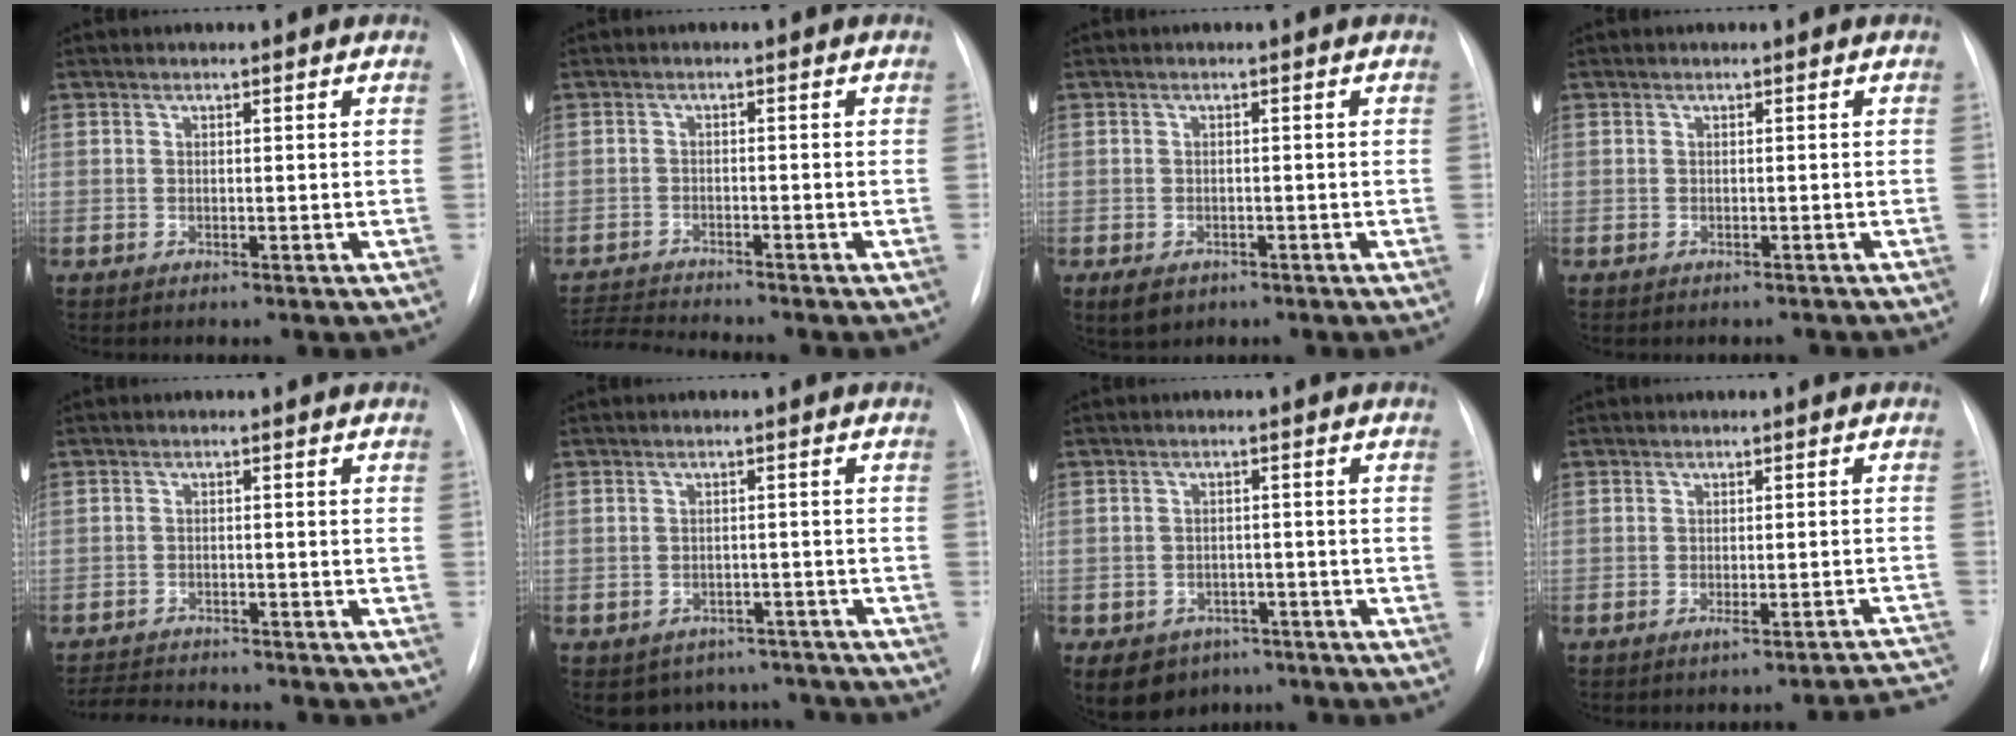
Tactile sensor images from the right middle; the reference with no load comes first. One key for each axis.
{"total": 5.2, "fx": -5.0, "fy": -1.4, "fz": 0.4, "tx": -0.012, "ty": -0.014, "tz": -0.090}
{"total": 3.4, "fx": -2.0, "fy": 2.3, "fz": 1.6, "tx": -0.028, "ty": -0.003, "tz": -0.023}
{"total": 1.0, "fx": -0.9, "fy": 0.4, "fz": 0.1, "tx": -0.004, "ty": -0.001, "tz": -0.012}
{"total": 8.9, "fx": -8.3, "fy": 1.4, "fz": 2.8, "tx": -0.045, "ty": -0.003, "tz": -0.122}
{"total": 7.7, "fx": -6.5, "fy": 4.1, "fz": 0.4, "tx": 0.010, "ty": 0.023, "tz": -0.074}
{"total": 7.8, "fx": -5.0, "fy": 5.8, "fz": 1.7, "tx": -0.032, "ty": 0.011, "tz": -0.065}
{"total": 7.1, "fx": -6.9, "fy": 0.1, "fz": 2.0, "tx": 0.002, "ty": 0.021, "tz": -0.079}